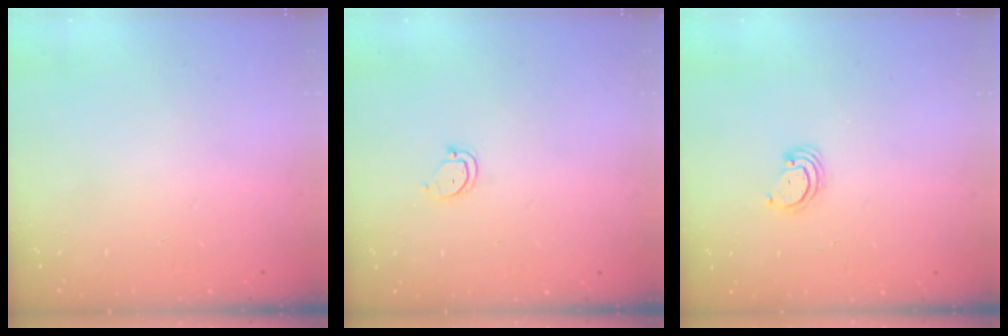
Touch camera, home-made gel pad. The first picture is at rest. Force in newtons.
{"total": 3.4, "press": 3.4, "slide": 0.2}
{"total": 2.3, "press": 2.3, "slide": 0.2}